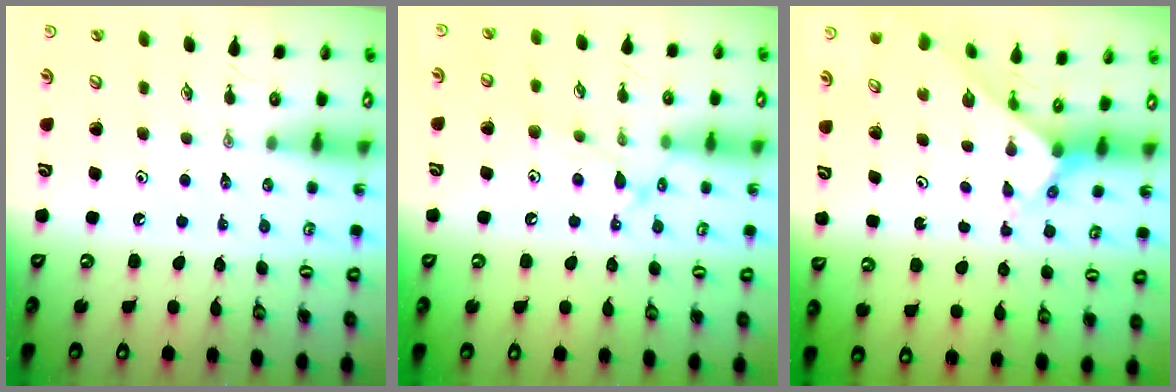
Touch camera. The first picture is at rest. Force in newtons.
{"total": 11.6, "press": 11.6, "slide": 0.8}
{"total": 2.4, "press": 2.4, "slide": 0.2}